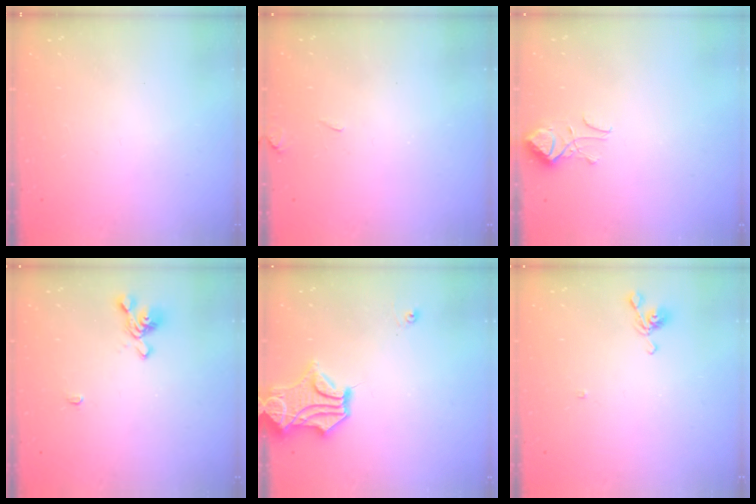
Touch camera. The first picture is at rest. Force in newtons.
{"total": 4.4, "press": 4.4, "slide": 0.6}
{"total": 2.9, "press": 2.8, "slide": 0.8}
{"total": 1.5, "press": 1.1, "slide": 1.0}
{"total": 4.5, "press": 4.0, "slide": 2.0}
{"total": 3.1, "press": 3.1, "slide": 0.3}